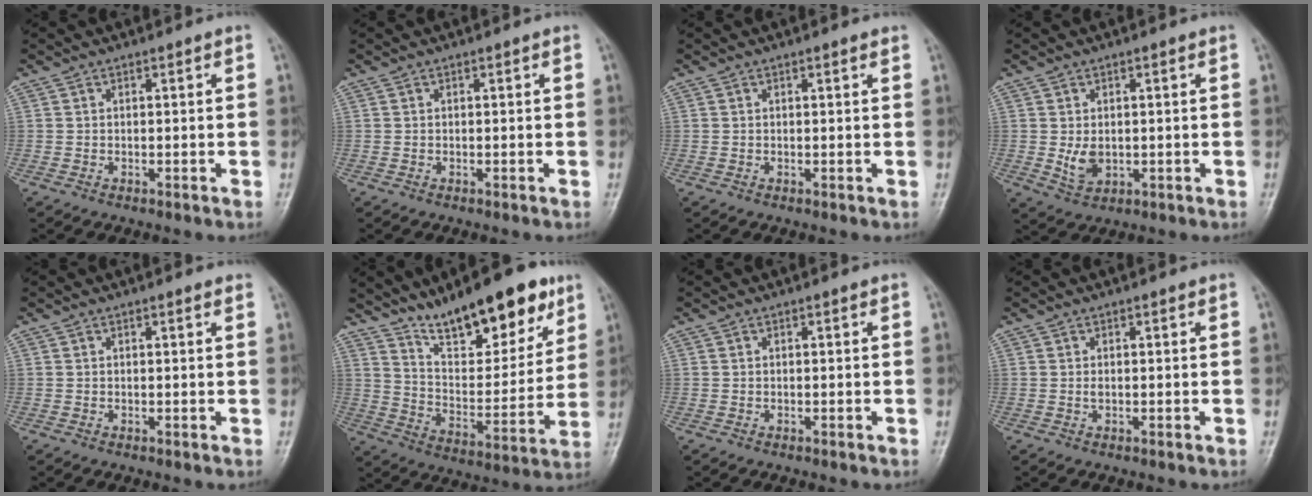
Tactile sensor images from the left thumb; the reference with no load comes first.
{"total": 0.0}
{"total": 0.7, "force": [0.5, 0.1, 0.5], "torque": [-0.006, 0.000, 0.004]}
{"total": 3.9, "force": [0.0, 2.8, 2.8], "torque": [-0.041, -0.009, 0.009]}
{"total": 0.9, "force": [0.6, 0.2, 0.6], "torque": [-0.007, 0.000, 0.006]}
{"total": 19.5, "force": [13.4, 6.8, 12.5], "torque": [-0.150, -0.069, 0.227]}
{"total": 0.0}
{"total": 0.9, "force": [0.2, 0.5, 0.7], "torque": [-0.011, 0.000, 0.005]}